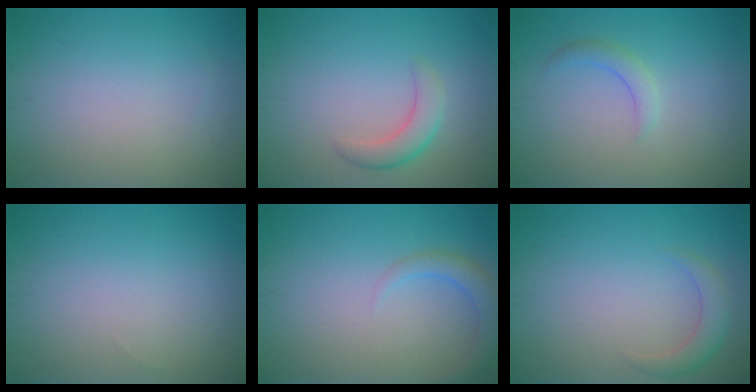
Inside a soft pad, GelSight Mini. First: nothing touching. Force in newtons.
{"total": 2.5, "press": 2.5, "slide": 0.0}
{"total": 1.5, "press": 1.5, "slide": 0.2}
{"total": 0.0}
{"total": 2.4, "press": 2.4, "slide": 0.2}
{"total": 2.1, "press": 2.1, "slide": 0.2}